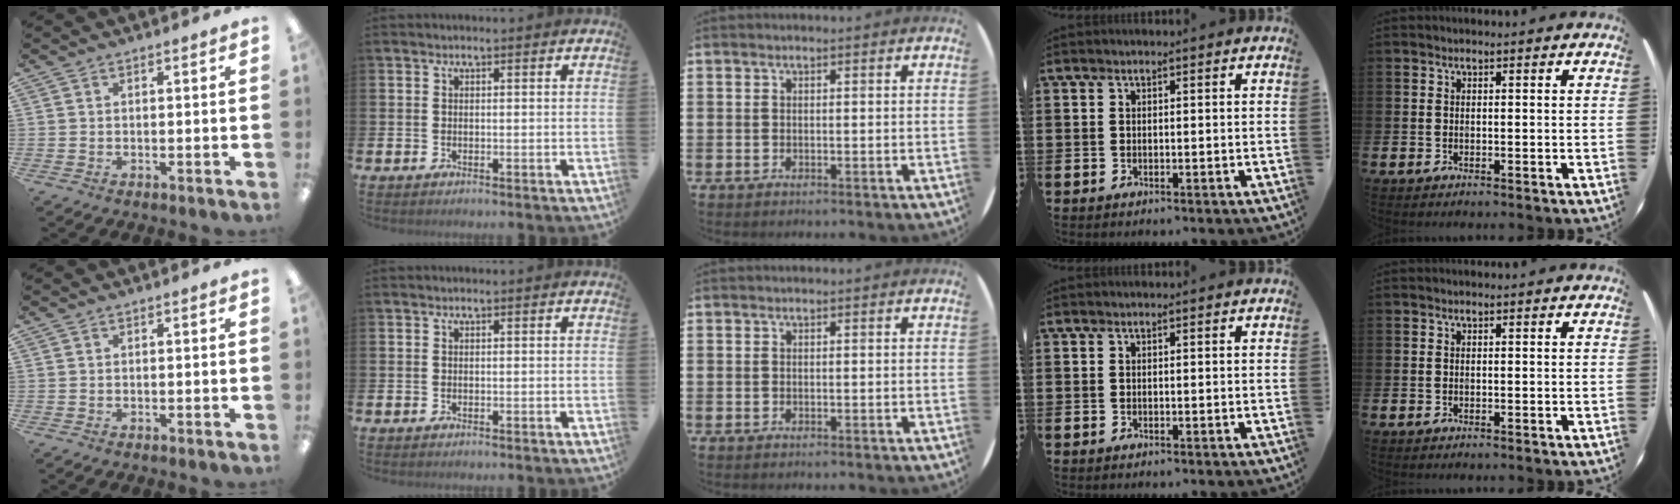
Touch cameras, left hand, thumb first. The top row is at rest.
{}